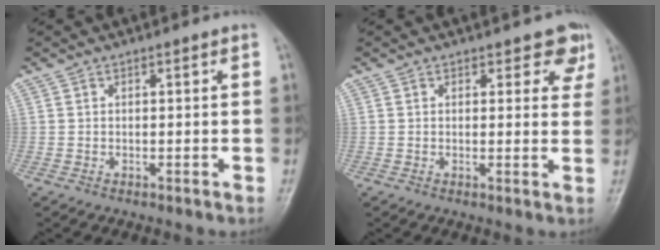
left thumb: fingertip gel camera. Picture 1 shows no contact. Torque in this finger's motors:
{"motor_torque": [-0.07, 0.03, 0.01, -0.04, 0.03]}